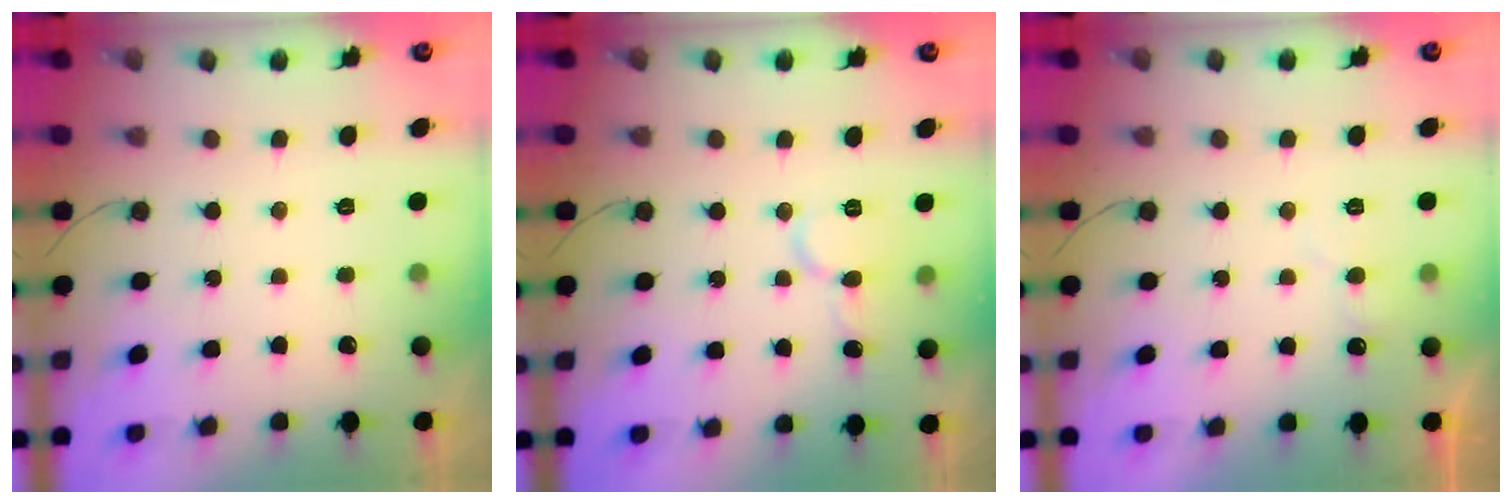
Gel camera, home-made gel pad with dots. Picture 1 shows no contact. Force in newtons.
{"total": 6.9, "press": 6.9, "slide": 0.9}
{"total": 6.0, "press": 6.0, "slide": 0.6}